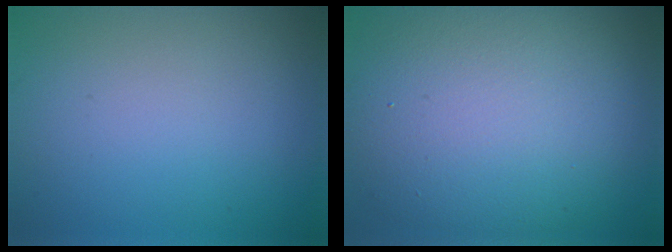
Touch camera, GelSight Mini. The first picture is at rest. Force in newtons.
{"total": 13.5, "press": 13.5, "slide": 0.9}